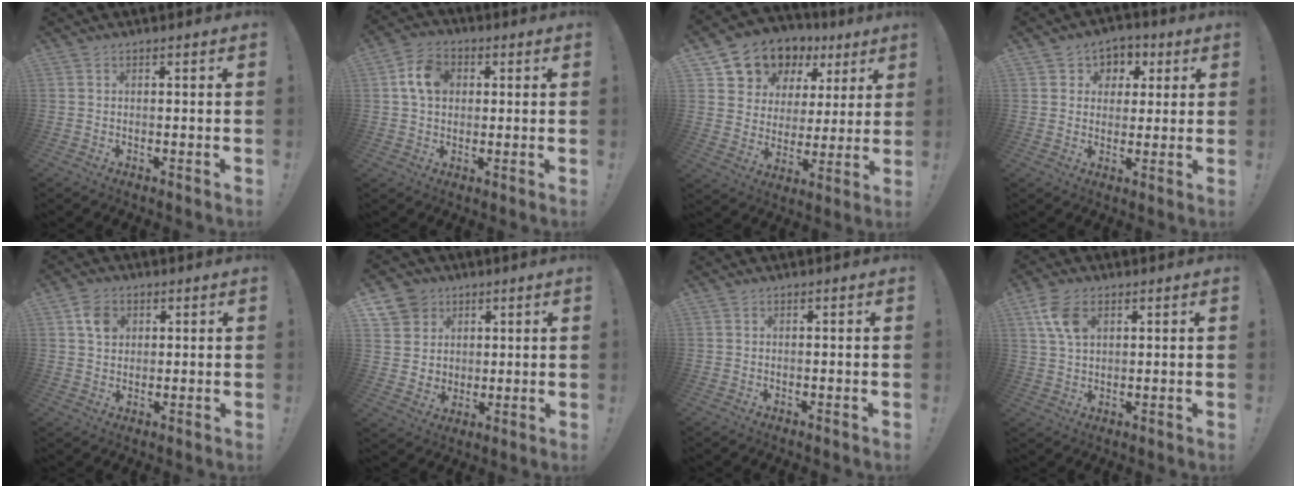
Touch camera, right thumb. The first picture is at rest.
{"total": 9.4, "force": [2.2, 7.0, 5.8], "torque": [-0.097, 0.017, 0.045]}
{"total": 11.6, "force": [7.7, 8.2, 2.8], "torque": [-0.056, -0.057, 0.151]}
{"total": 5.9, "force": [0.9, 5.6, 1.4], "torque": [-0.011, -0.004, 0.017]}
{"total": 6.0, "force": [2.4, 4.9, 2.5], "torque": [-0.037, 0.002, 0.044]}
{"total": 9.8, "force": [4.0, 8.6, 2.3], "torque": [-0.035, -0.016, 0.084]}
{"total": 0.0}
{"total": 8.5, "force": [3.8, 5.0, 5.6], "torque": [-0.111, -0.004, 0.075]}